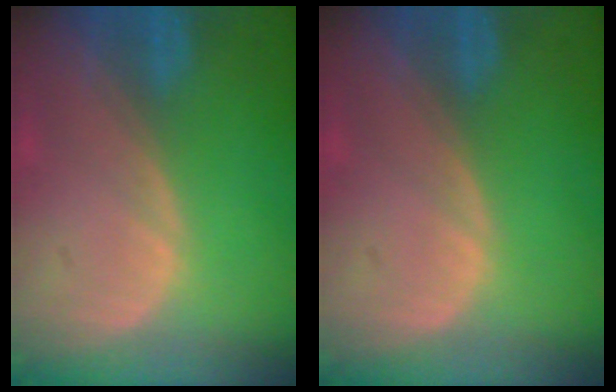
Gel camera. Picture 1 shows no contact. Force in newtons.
{"total": 0.0}